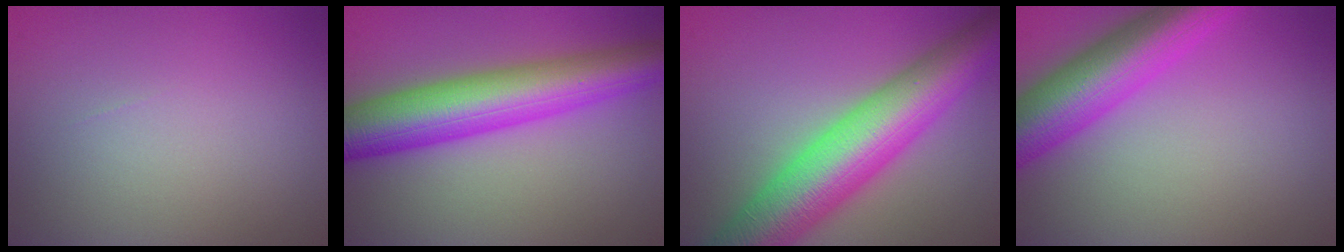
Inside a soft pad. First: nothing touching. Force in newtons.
{"total": 9.1, "press": 9.1, "slide": 0.2}
{"total": 11.0, "press": 11.0, "slide": 0.3}
{"total": 8.2, "press": 8.2, "slide": 0.3}